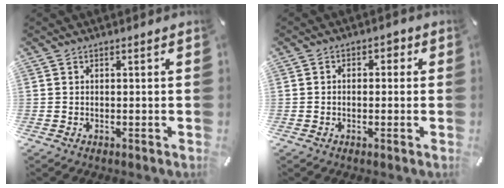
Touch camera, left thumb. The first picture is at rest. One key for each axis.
{"total": 2.6, "fx": -1.2, "fy": 1.7, "fz": 1.5, "tx": -0.028, "ty": 0.012, "tz": -0.025}